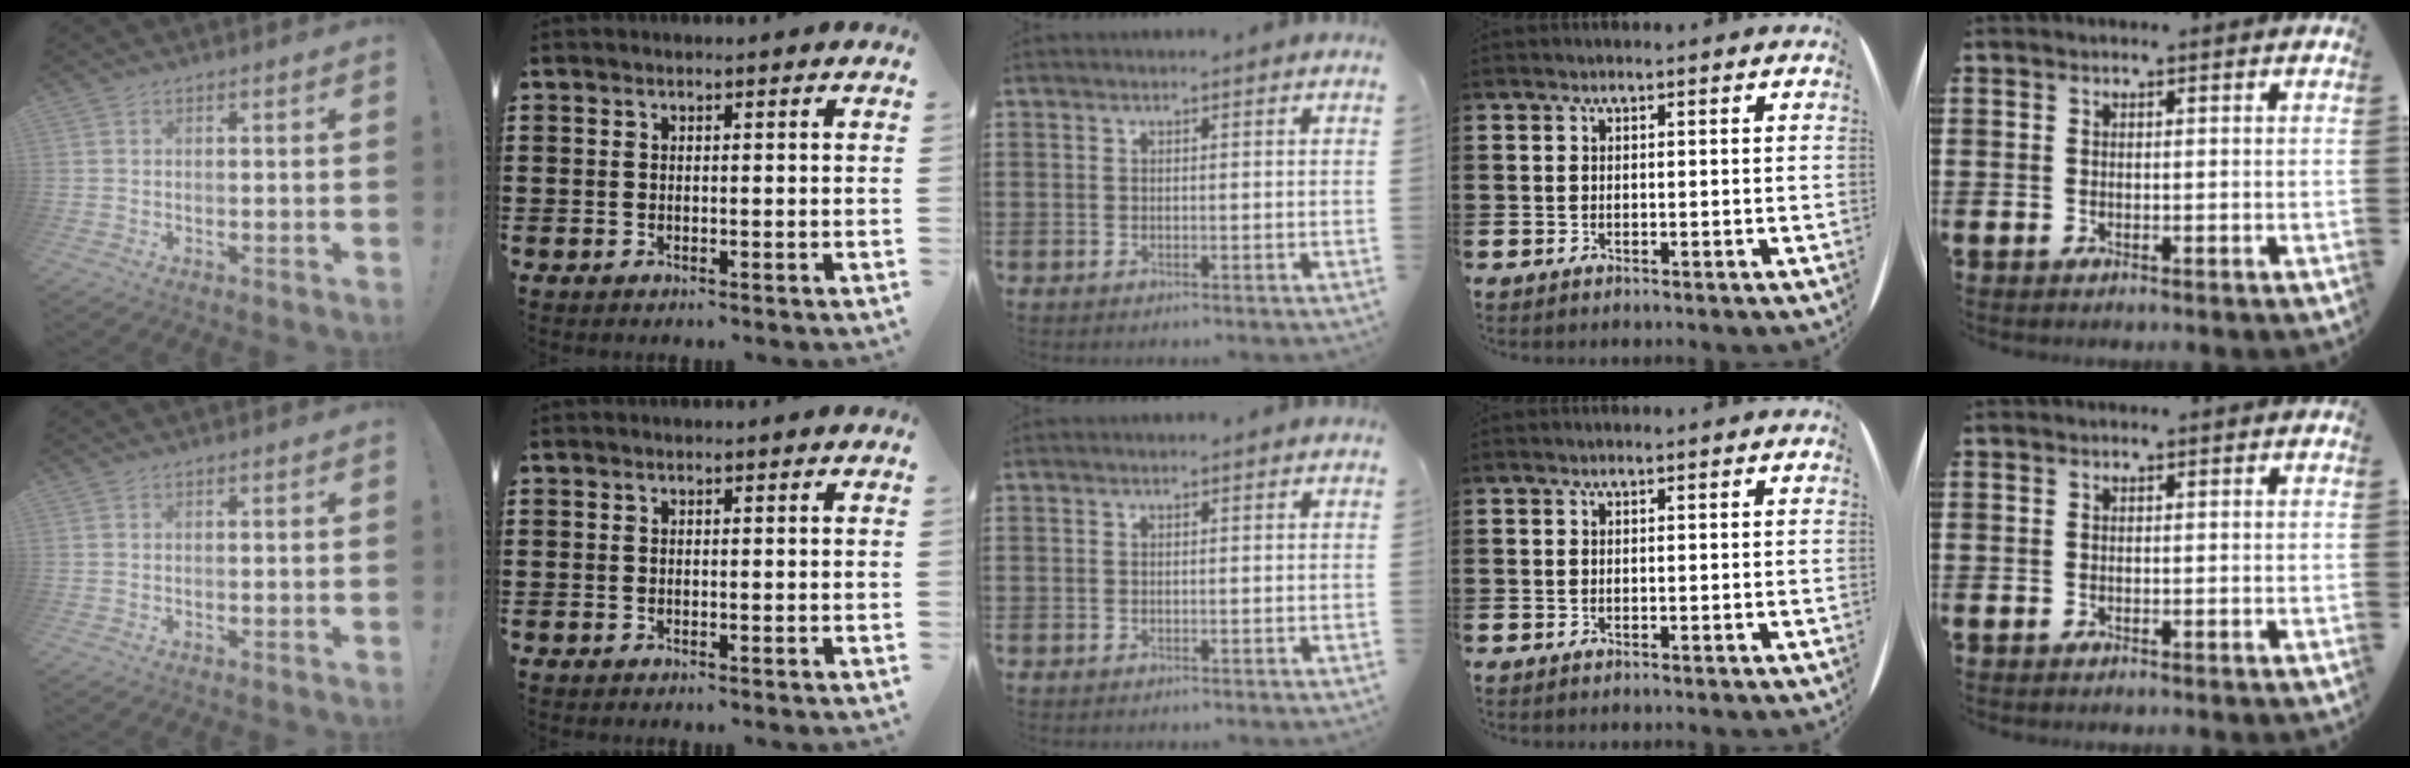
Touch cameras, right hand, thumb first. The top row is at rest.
{}